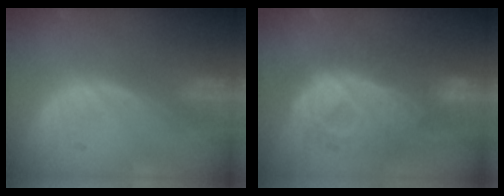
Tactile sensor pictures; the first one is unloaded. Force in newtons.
{"total": 10.8, "press": 10.7, "slide": 0.9}